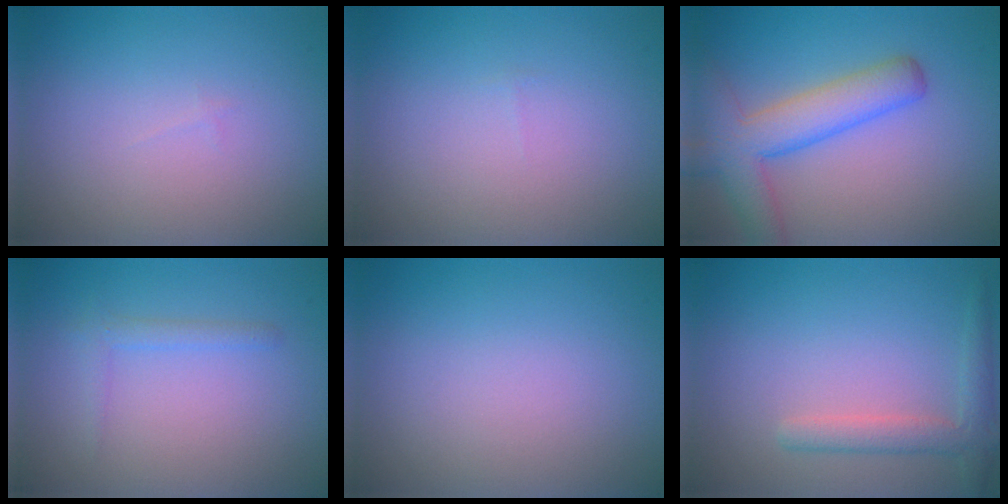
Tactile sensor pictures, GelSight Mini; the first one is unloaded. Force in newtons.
{"total": 0.0}
{"total": 6.0, "press": 5.9, "slide": 0.3}
{"total": 1.1, "press": 1.1, "slide": 0.1}
{"total": 0.0}
{"total": 2.6, "press": 2.5, "slide": 0.2}